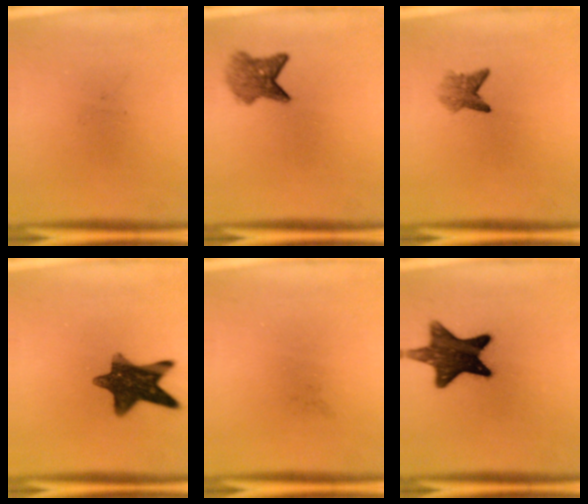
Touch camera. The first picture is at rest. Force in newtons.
{"total": 4.5}
{"total": 2.6}
{"total": 11.9}
{"total": 0.0}
{"total": 13.3}